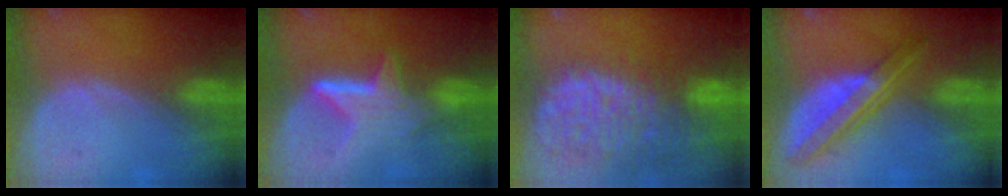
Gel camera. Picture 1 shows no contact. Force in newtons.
{"total": 6.5, "press": 5.9, "slide": 2.8}
{"total": 14.4, "press": 11.8, "slide": 8.3}
{"total": 7.8, "press": 6.6, "slide": 4.1}